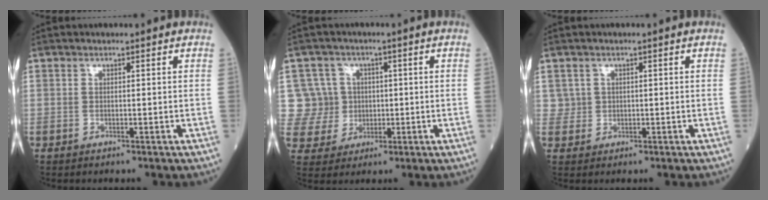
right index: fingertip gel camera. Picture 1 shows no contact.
{"total": 8.0, "force": [1.4, 7.9, 0.3], "torque": [-0.007, 0.027, 0.034]}
{"total": 2.0, "force": [0.7, 1.8, -0.1], "torque": [0.015, 0.004, 0.007]}